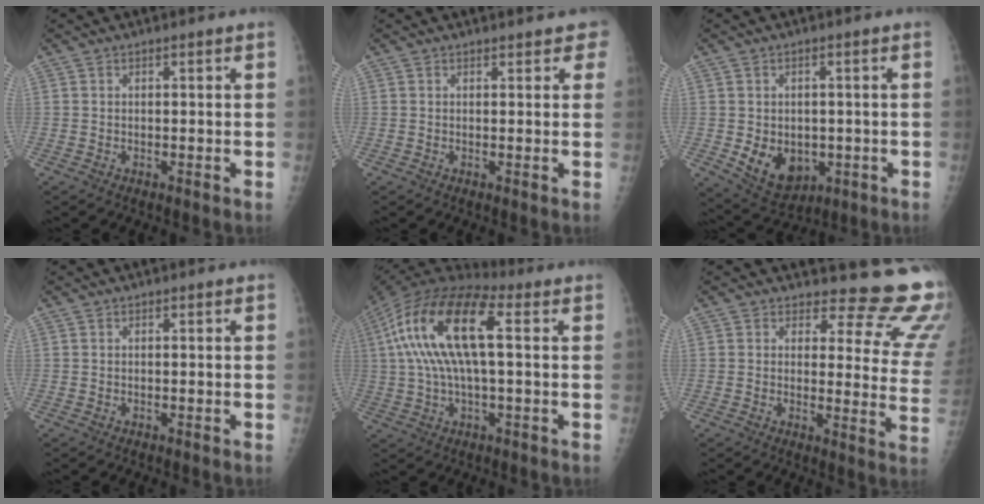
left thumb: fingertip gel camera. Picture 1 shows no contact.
{"total": 2.7, "force": [2.0, 1.3, 1.2], "torque": [0.016, 0.000, 0.013]}
{"total": 9.2, "force": [-1.8, 6.9, 5.8], "torque": [-0.066, -0.007, -0.009]}
{"total": 0.0}
{"total": 18.4, "force": [3.4, 7.2, 16.6], "torque": [-0.329, 0.040, 0.052]}
{"total": 16.2, "force": [14.9, 5.1, 3.8], "torque": [0.004, -0.146, 0.141]}